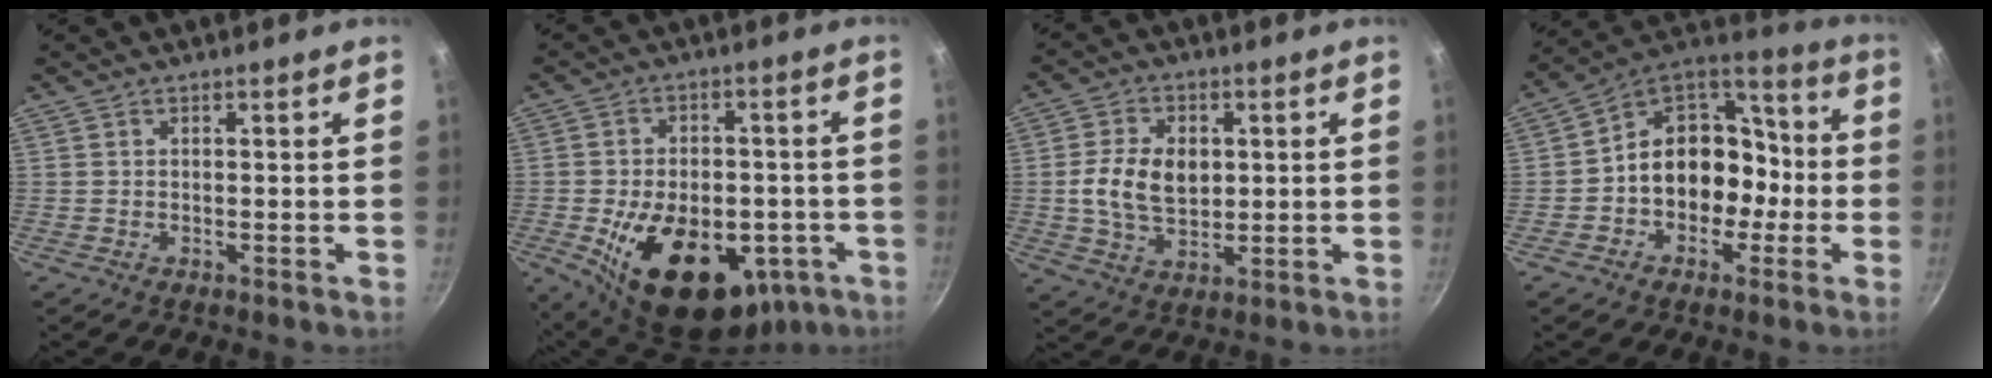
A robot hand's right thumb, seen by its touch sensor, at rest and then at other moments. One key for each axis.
{"total": 21.9, "fx": -7.0, "fy": 13.7, "fz": 15.7, "tx": -0.220, "ty": 0.016, "tz": -0.083}
{"total": 10.2, "fx": 0.9, "fy": 7.0, "fz": 7.4, "tx": -0.120, "ty": -0.003, "tz": 0.017}
{"total": 15.2, "fx": -3.2, "fy": 12.3, "fz": 8.4, "tx": -0.071, "ty": 0.068, "tz": -0.061}